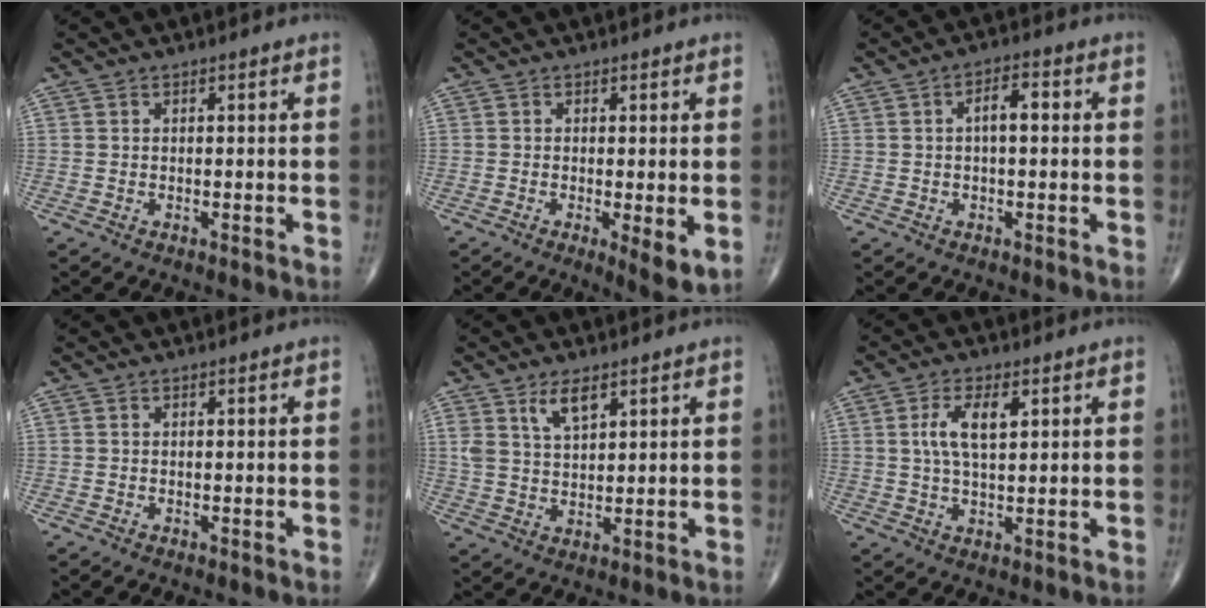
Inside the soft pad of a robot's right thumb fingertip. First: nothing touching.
{"total": 5.2, "force": [-0.9, 1.3, 4.9], "torque": [-0.075, -0.017, -0.016]}
{"total": 4.1, "force": [0.4, 1.8, 3.7], "torque": [-0.055, 0.014, 0.002]}
{"total": 0.0}
{"total": 5.2, "force": [3.2, 2.1, 3.6], "torque": [-0.060, -0.020, 0.064]}
{"total": 6.5, "force": [1.9, 2.7, 5.6], "torque": [-0.114, -0.002, 0.037]}